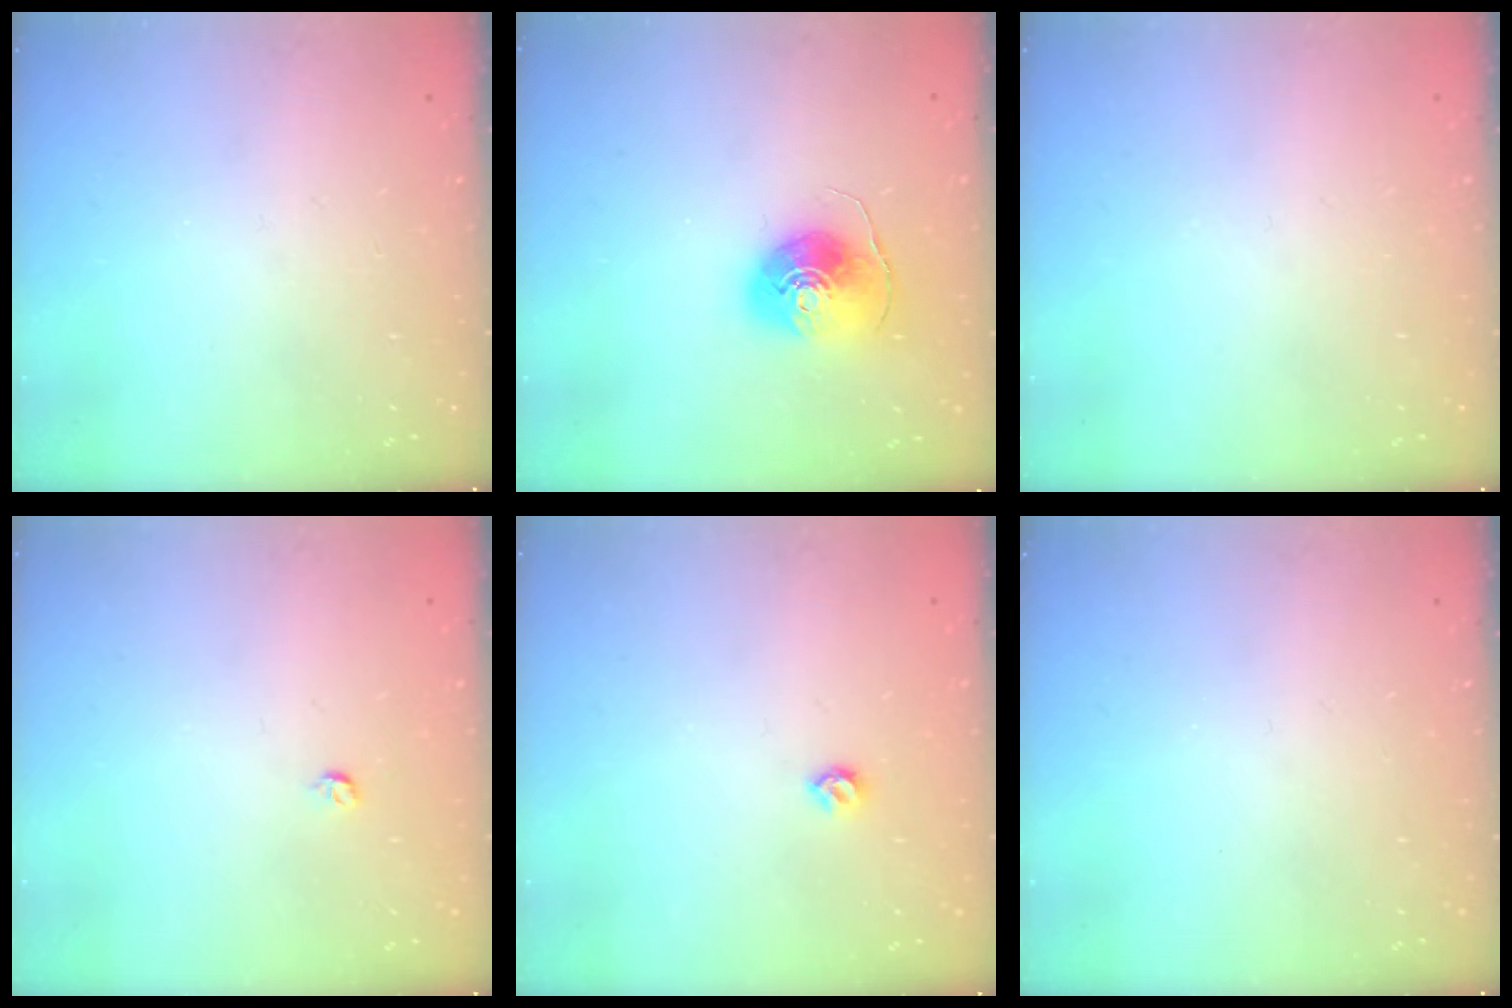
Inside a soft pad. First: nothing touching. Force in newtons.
{"total": 8.8, "press": 8.8, "slide": 0.6}
{"total": 0.0}
{"total": 3.2, "press": 3.2, "slide": 0.4}
{"total": 4.9, "press": 4.8, "slide": 0.8}
{"total": 0.0}